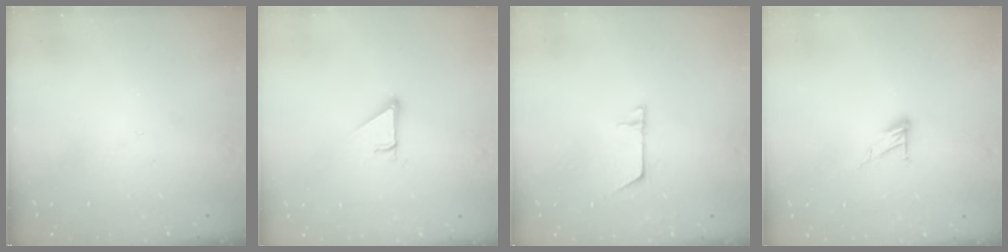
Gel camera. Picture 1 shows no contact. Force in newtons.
{"total": 3.0, "press": 3.0, "slide": 0.1}
{"total": 5.0, "press": 5.0, "slide": 0.4}
{"total": 6.9, "press": 6.8, "slide": 0.4}